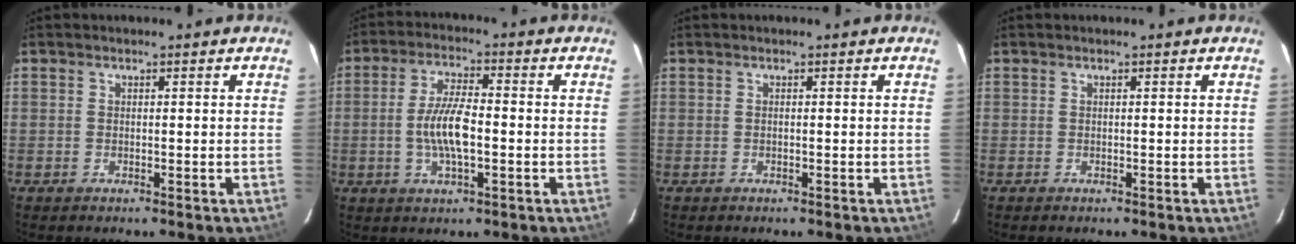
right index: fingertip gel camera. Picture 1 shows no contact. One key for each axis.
{"total": 8.0, "fx": -1.3, "fy": 2.5, "fz": 7.5, "tx": -0.148, "ty": 0.003, "tz": -0.026}
{"total": 0.0}
{"total": 0.0}